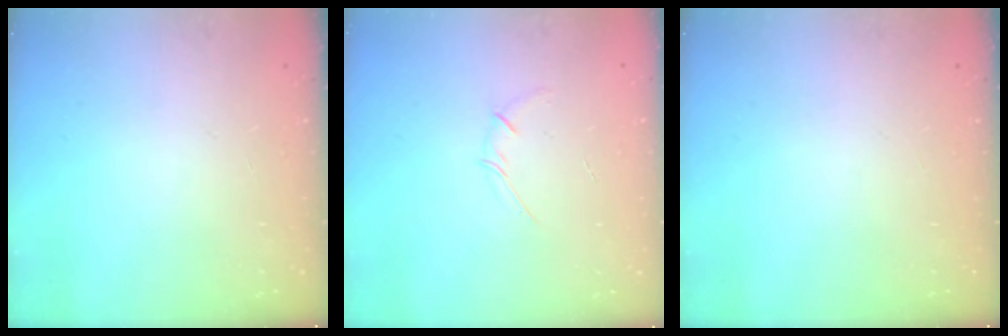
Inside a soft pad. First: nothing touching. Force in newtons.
{"total": 2.7, "press": 2.6, "slide": 0.7}
{"total": 0.0}